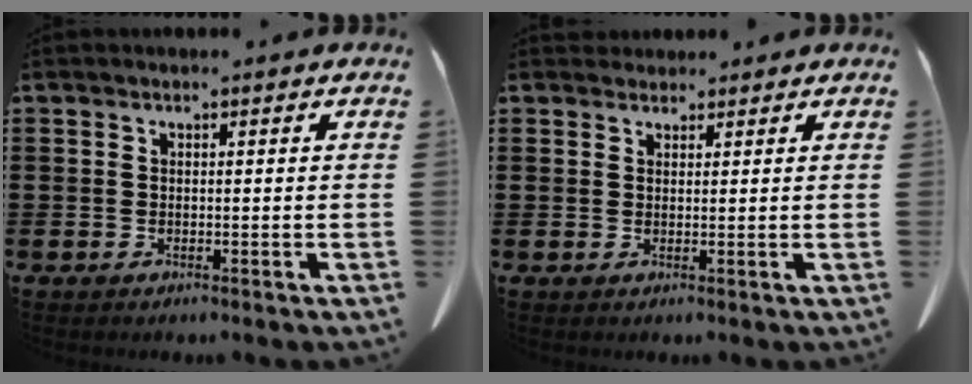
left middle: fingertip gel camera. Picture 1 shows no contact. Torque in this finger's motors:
{"motor_torque": [0.19, 0.09, 0.04, 0.00]}